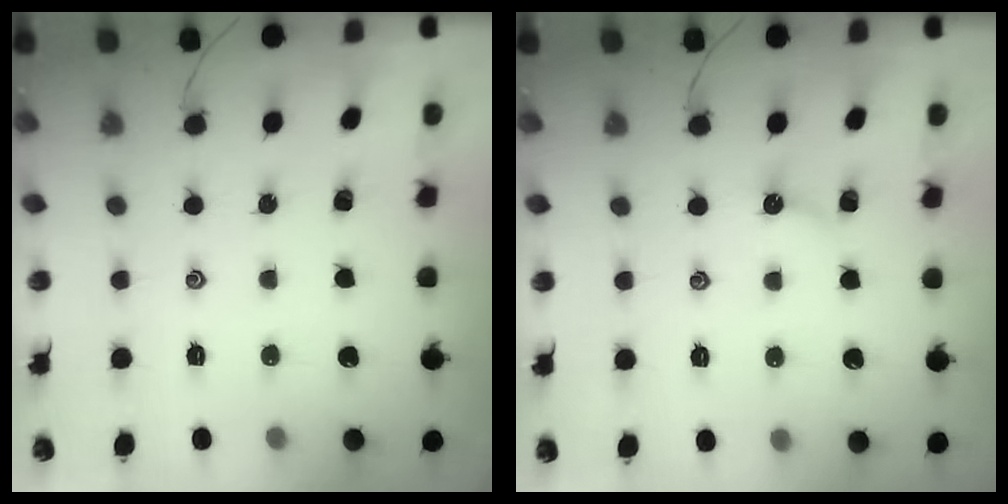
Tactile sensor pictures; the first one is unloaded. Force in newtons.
{"total": 2.4, "press": 2.4, "slide": 0.3}